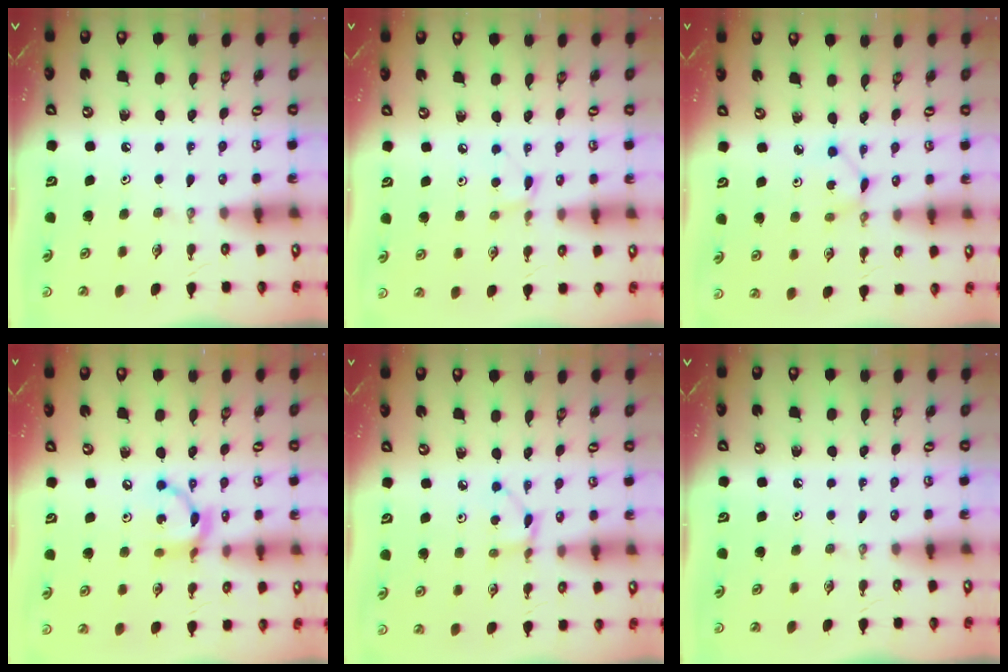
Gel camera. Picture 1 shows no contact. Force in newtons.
{"total": 5.0, "press": 5.0, "slide": 0.6}
{"total": 2.3, "press": 2.3, "slide": 0.2}
{"total": 10.0, "press": 10.0, "slide": 0.6}
{"total": 2.8, "press": 2.8, "slide": 0.4}
{"total": 0.0}